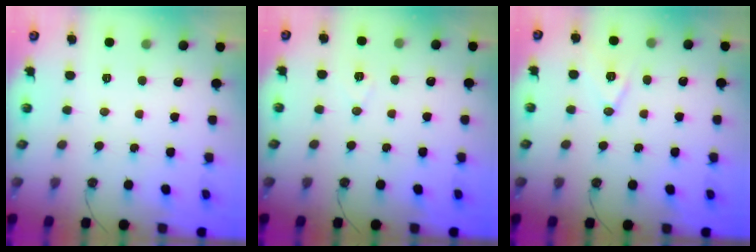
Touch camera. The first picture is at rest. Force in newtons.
{"total": 5.6, "press": 3.5, "slide": 4.3}
{"total": 10.1, "press": 9.4, "slide": 3.5}